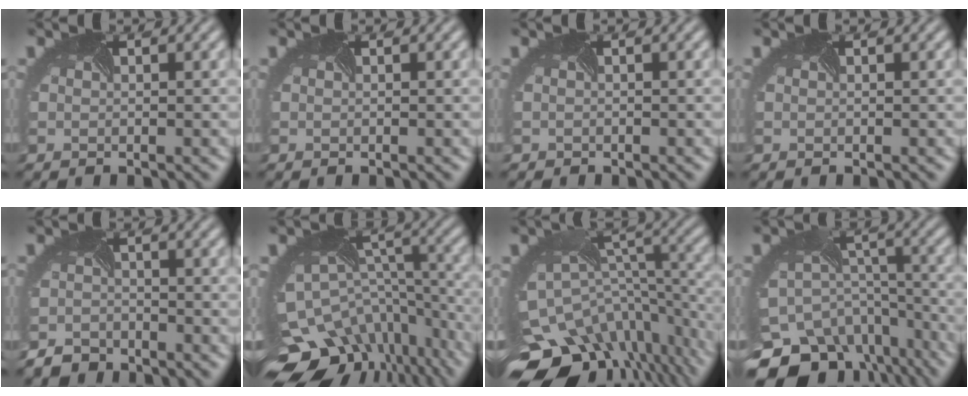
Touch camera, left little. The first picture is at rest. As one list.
[{"total": 0.0}, {"total": 0.8, "force": [-0.6, 0.2, -0.4], "torque": [0.006, -0.008, -0.010]}, {"total": 0.0}, {"total": 3.5, "force": [-3.3, 0.7, -0.8], "torque": [0.011, -0.020, -0.060]}, {"total": 14.6, "force": [-10.7, 8.2, 5.6], "torque": [-0.119, -0.034, -0.129]}, {"total": 14.0, "force": [-9.6, 7.8, 6.5], "torque": [-0.146, -0.030, -0.123]}, {"total": 17.3, "force": [-13.4, 9.9, 4.8], "torque": [-0.124, -0.060, -0.156]}]